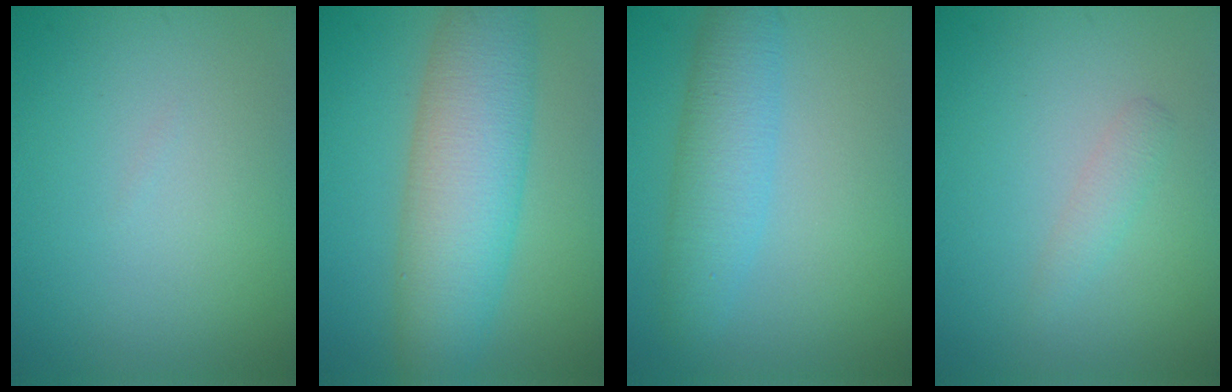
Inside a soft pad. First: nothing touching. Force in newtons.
{"total": 8.7, "press": 8.7, "slide": 0.3}
{"total": 4.3, "press": 4.3, "slide": 0.1}
{"total": 1.3, "press": 1.3, "slide": 0.1}